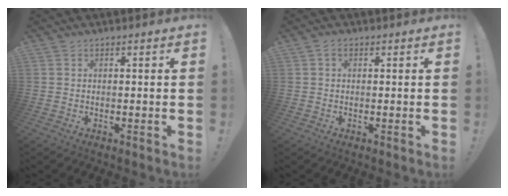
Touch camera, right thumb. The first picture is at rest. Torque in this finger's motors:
{"motor_torque": [-0.06, -0.17, -0.08, -0.08, -0.07]}